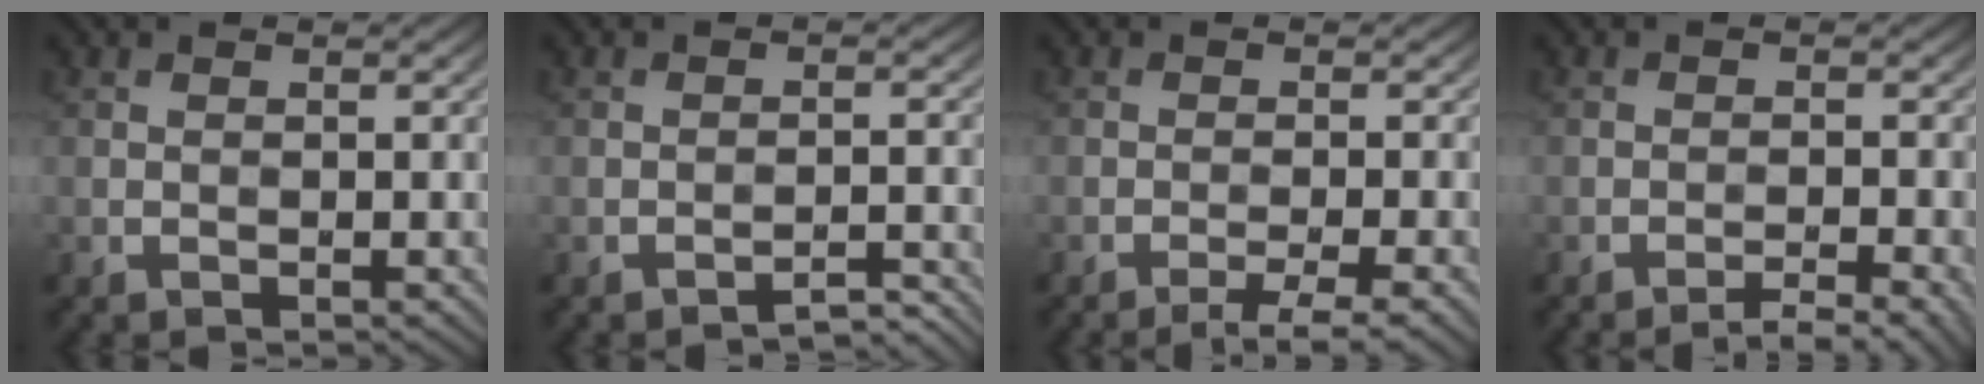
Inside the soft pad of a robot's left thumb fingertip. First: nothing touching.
{"total": 2.6, "force": [-2.4, 0.1, 0.7], "torque": [0.000, 0.013, -0.037]}
{"total": 3.1, "force": [-2.1, 0.3, 2.3], "torque": [-0.032, 0.007, -0.039]}
{"total": 3.5, "force": [-2.6, 0.4, 2.4], "torque": [-0.034, 0.011, -0.045]}